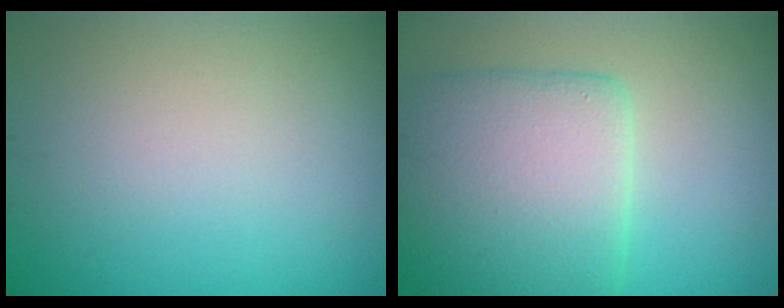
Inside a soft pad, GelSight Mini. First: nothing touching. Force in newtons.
{"total": 8.1, "press": 8.1, "slide": 0.4}